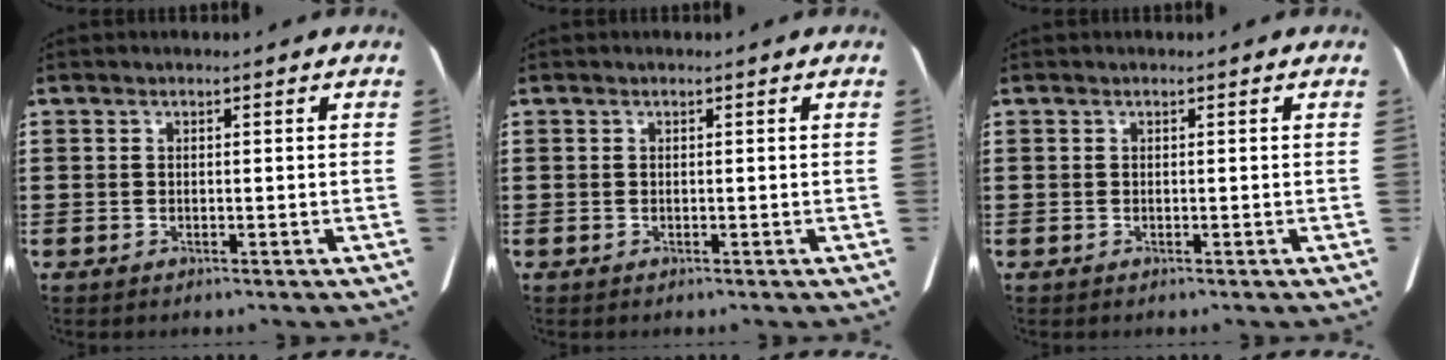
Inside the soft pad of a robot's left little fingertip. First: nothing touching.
{"total": 0.0}
{"total": 0.0}